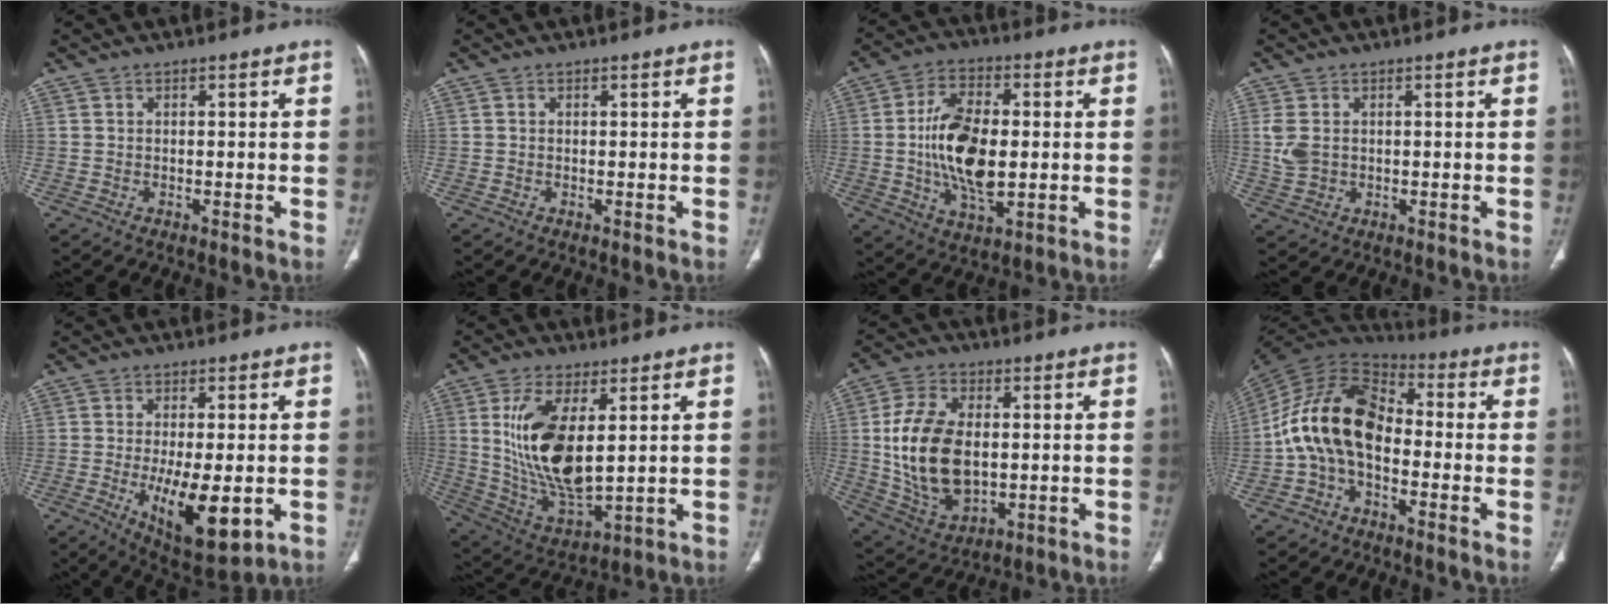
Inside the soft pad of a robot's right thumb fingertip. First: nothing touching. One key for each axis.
{"total": 0.0}
{"total": 15.0, "fx": -0.2, "fy": 7.9, "fz": 12.8, "tx": -0.229, "ty": -0.001, "tz": -0.002}
{"total": 4.4, "fx": 0.6, "fy": 3.3, "fz": 2.9, "tx": -0.066, "ty": -0.001, "tz": 0.018}
{"total": 13.3, "fx": -3.1, "fy": 5.3, "fz": 11.8, "tx": -0.180, "ty": -0.022, "tz": -0.033}
{"total": 16.9, "fx": 3.5, "fy": 7.6, "fz": 14.7, "tx": -0.283, "ty": -0.026, "tz": 0.084}
{"total": 17.4, "fx": 0.4, "fy": 10.9, "fz": 13.6, "tx": -0.251, "ty": -0.006, "tz": 0.023}
{"total": 16.0, "fx": -2.2, "fy": 10.1, "fz": 12.1, "tx": -0.218, "ty": 0.052, "tz": -0.052}